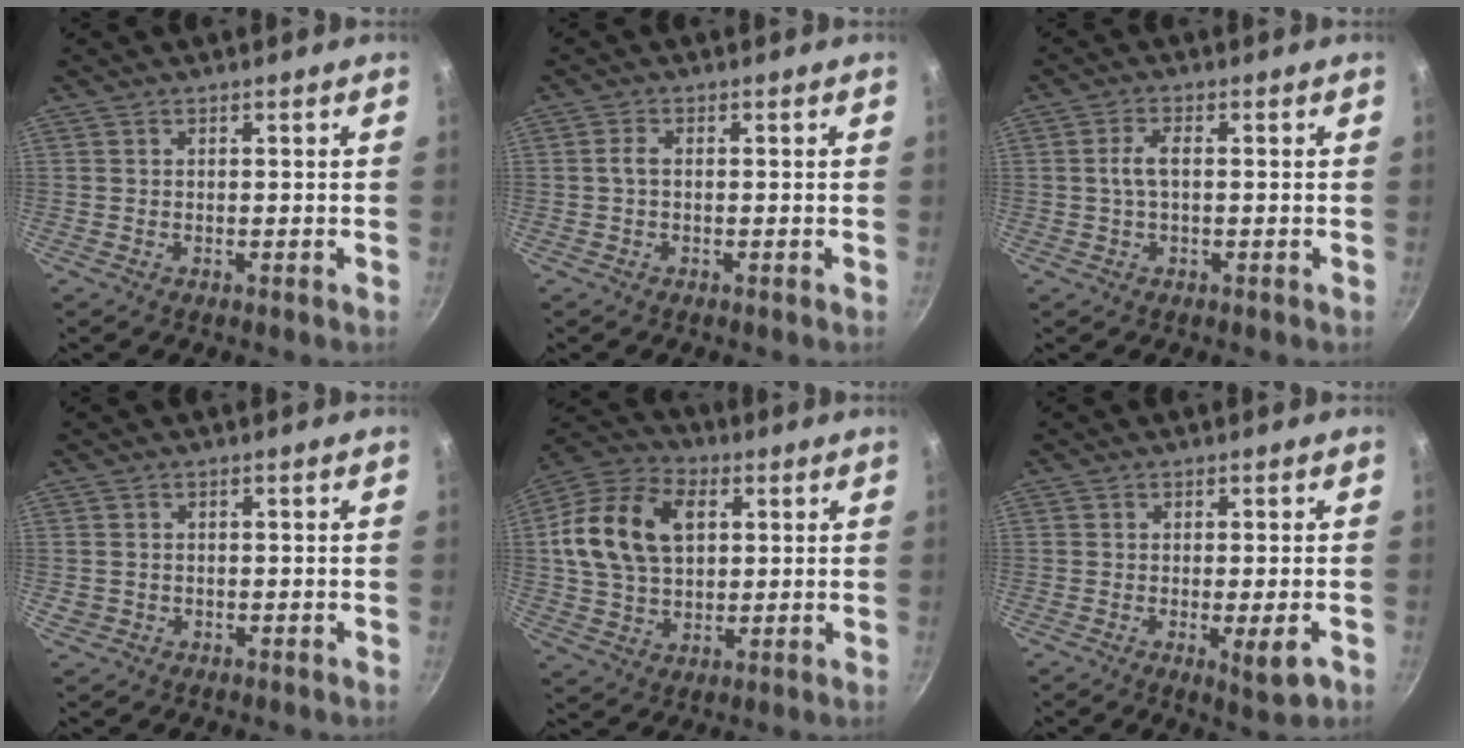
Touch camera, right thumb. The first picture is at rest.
{"total": 1.8, "force": [-0.2, 0.7, 1.7], "torque": [-0.044, 0.007, -0.008]}
{"total": 3.4, "force": [0.0, 1.4, 3.1], "torque": [-0.071, 0.011, -0.003]}
{"total": 1.5, "force": [-0.3, 1.4, 0.5], "torque": [-0.009, 0.003, -0.001]}
{"total": 16.9, "force": [3.6, 11.6, 11.7], "torque": [-0.199, 0.012, 0.056]}
{"total": 5.3, "force": [-1.7, 1.0, 5.0], "torque": [-0.077, -0.005, -0.022]}